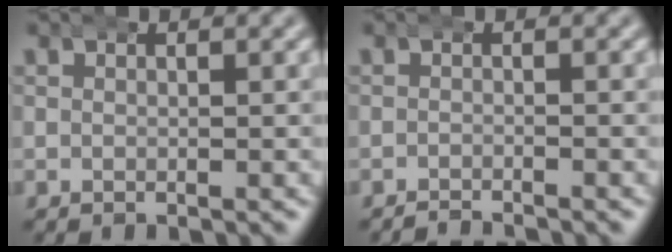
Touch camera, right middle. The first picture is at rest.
{"total": 2.0, "force": [-2.0, 0.1, 0.0], "torque": [-0.004, -0.009, -0.031]}